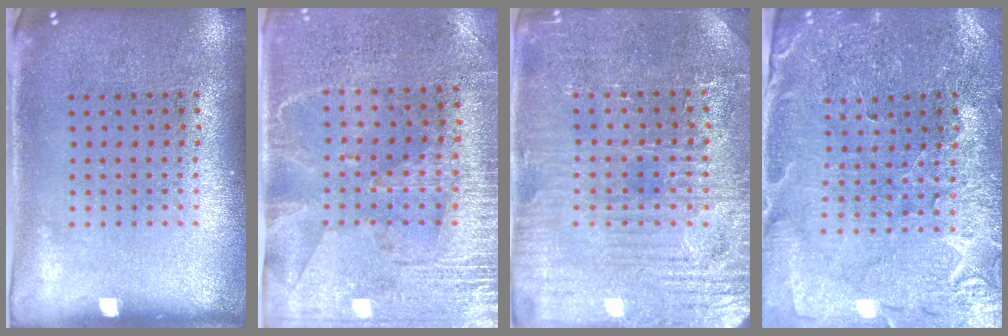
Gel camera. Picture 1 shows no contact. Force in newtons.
{"total": 2.9, "press": 2.5, "slide": 1.4}
{"total": 3.9, "press": 3.8, "slide": 0.8}
{"total": 1.3, "press": 1.2, "slide": 0.2}